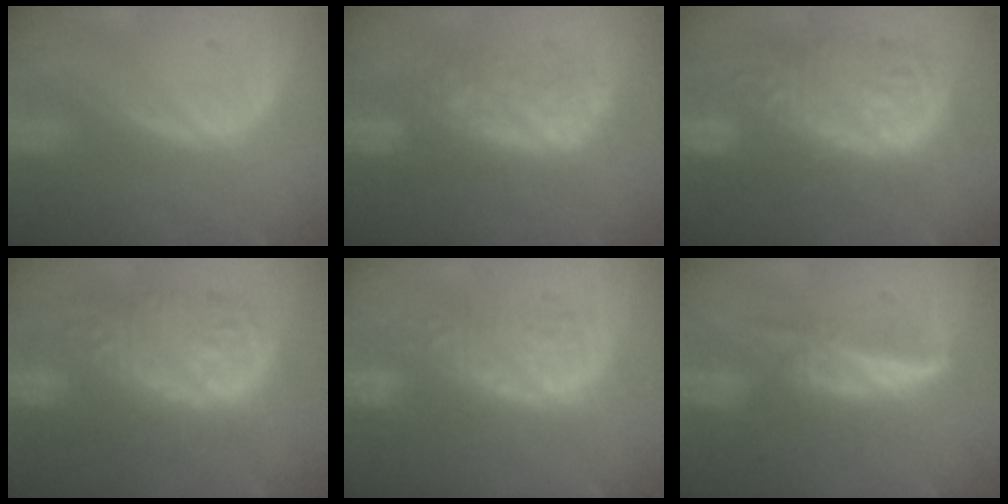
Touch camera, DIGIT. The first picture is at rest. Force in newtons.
{"total": 7.8, "press": 7.7, "slide": 1.4}
{"total": 13.4, "press": 13.3, "slide": 1.2}
{"total": 13.3, "press": 13.3, "slide": 1.2}
{"total": 8.8, "press": 8.4, "slide": 2.5}
{"total": 5.9, "press": 5.4, "slide": 2.3}